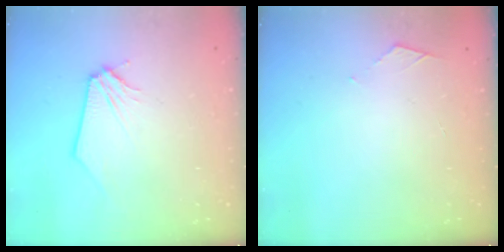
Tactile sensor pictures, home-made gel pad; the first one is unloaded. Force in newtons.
{"total": 3.6, "press": 3.5, "slide": 0.5}